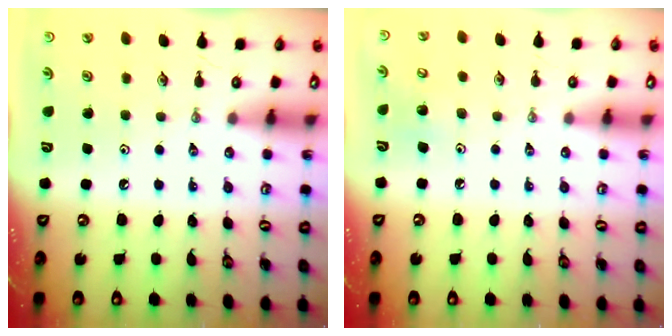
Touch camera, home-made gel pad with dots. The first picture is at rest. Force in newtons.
{"total": 6.5, "press": 6.4, "slide": 1.1}